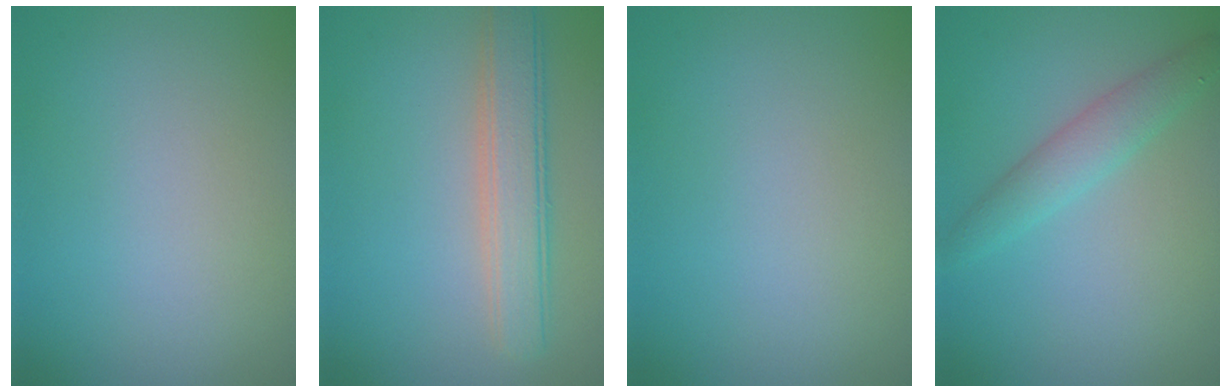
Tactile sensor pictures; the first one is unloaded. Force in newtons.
{"total": 4.2, "press": 4.2, "slide": 0.4}
{"total": 0.0}
{"total": 2.6, "press": 2.6, "slide": 0.1}